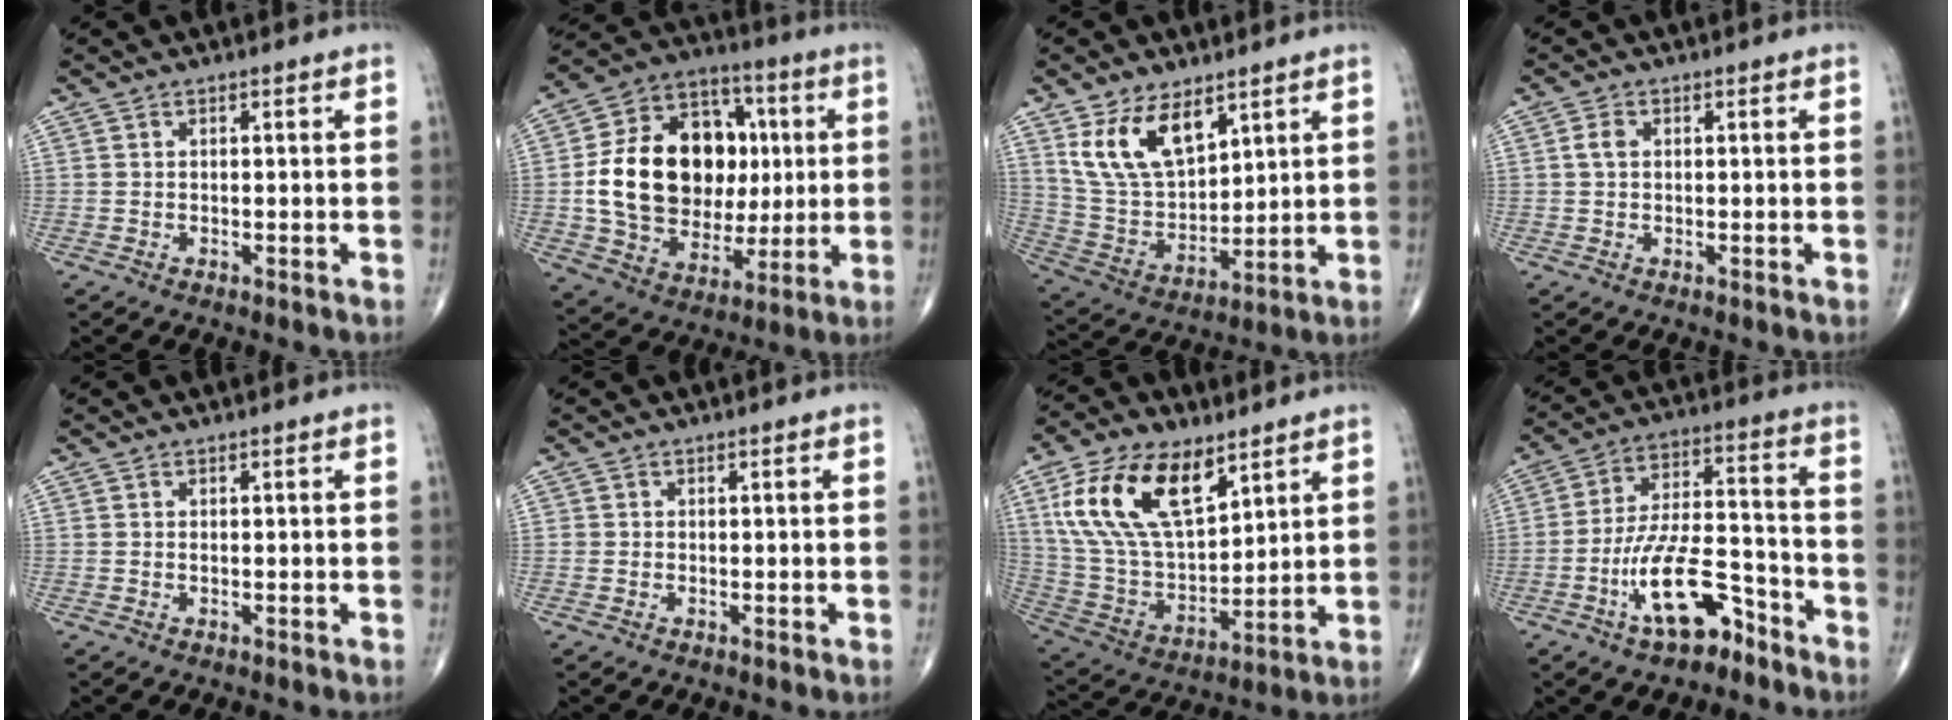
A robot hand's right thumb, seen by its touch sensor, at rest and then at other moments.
{"total": 24.0, "force": [1.8, 17.6, 16.2], "torque": [-0.251, 0.021, 0.044]}
{"total": 13.6, "force": [7.4, 7.4, 8.7], "torque": [-0.139, -0.033, 0.162]}
{"total": 2.0, "force": [0.3, 1.4, 1.4], "torque": [-0.030, 0.005, 0.005]}
{"total": 0.0}
{"total": 0.5, "force": [0.0, 0.5, 0.0], "torque": [0.004, 0.004, -0.002]}
{"total": 20.6, "force": [9.7, 10.7, 14.7], "torque": [-0.258, -0.033, 0.189]}
{"total": 13.6, "force": [-7.6, 5.6, 9.8], "torque": [-0.171, 0.061, -0.133]}